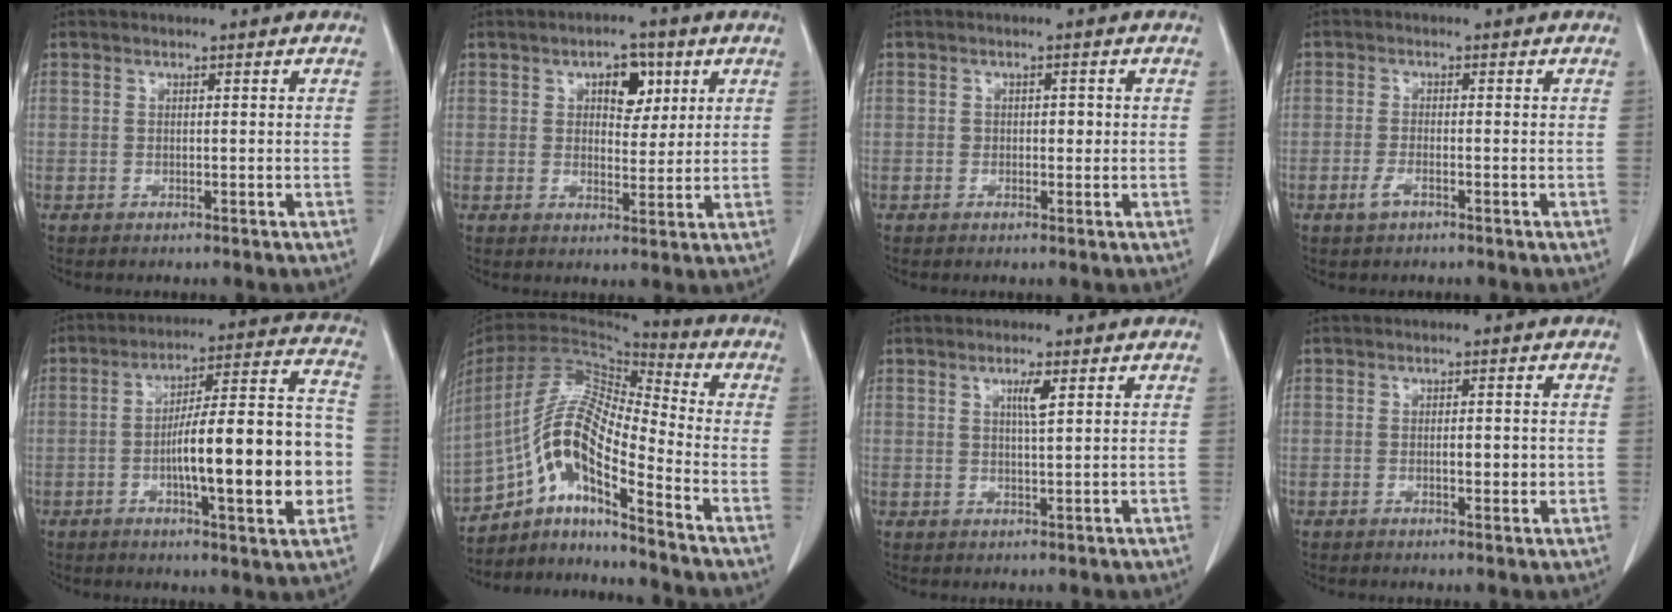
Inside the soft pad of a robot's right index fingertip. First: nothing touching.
{"total": 5.6, "force": [2.4, 3.1, 4.0], "torque": [-0.052, 0.010, 0.036]}
{"total": 1.7, "force": [0.1, 1.1, 1.2], "torque": [-0.015, 0.006, 0.000]}
{"total": 2.0, "force": [-1.1, 0.6, 1.6], "torque": [-0.035, -0.001, -0.021]}
{"total": 18.4, "force": [-3.4, 2.9, 17.9], "torque": [-0.263, 0.024, -0.049]}
{"total": 12.4, "force": [-7.3, 1.7, 9.9], "torque": [-0.199, 0.019, -0.135]}
{"total": 2.7, "force": [1.3, 0.1, 2.4], "torque": [-0.043, -0.004, 0.021]}
{"total": 2.6, "force": [-0.2, 1.0, 2.4], "torque": [-0.038, 0.000, -0.001]}